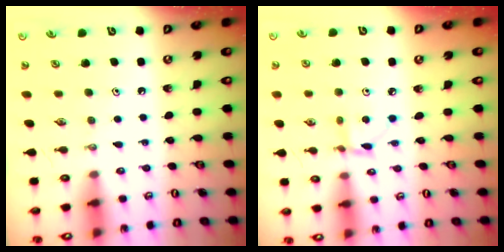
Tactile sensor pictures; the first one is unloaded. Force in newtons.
{"total": 2.7, "press": 2.7, "slide": 0.3}